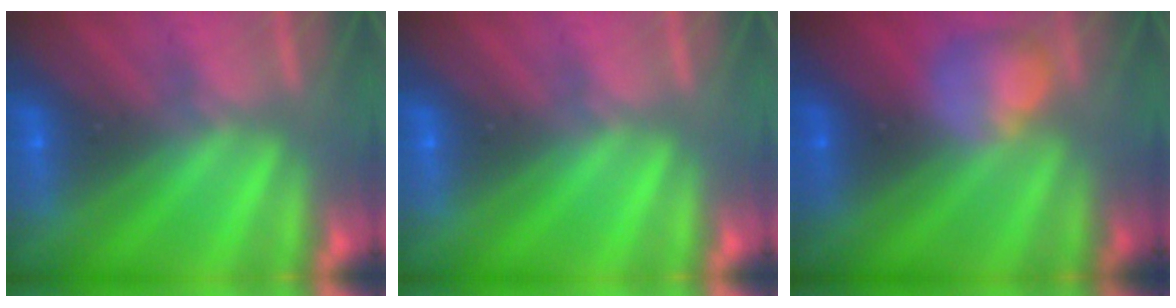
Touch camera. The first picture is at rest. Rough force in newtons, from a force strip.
{"total": 0.0}
{"total": 2.4}